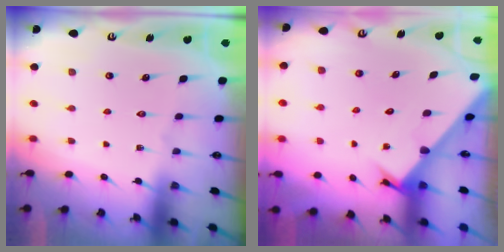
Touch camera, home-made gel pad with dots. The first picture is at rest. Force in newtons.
{"total": 2.4, "press": 2.4, "slide": 0.0}